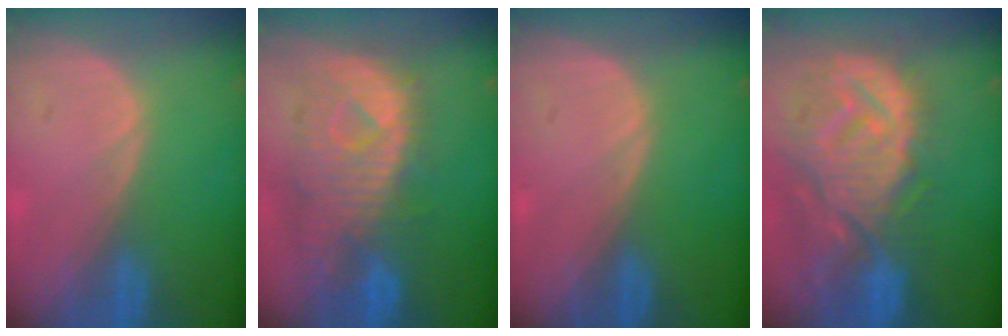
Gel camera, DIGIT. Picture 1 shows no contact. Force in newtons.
{"total": 10.9, "press": 9.7, "slide": 5.0}
{"total": 0.0}
{"total": 13.4, "press": 11.7, "slide": 6.6}